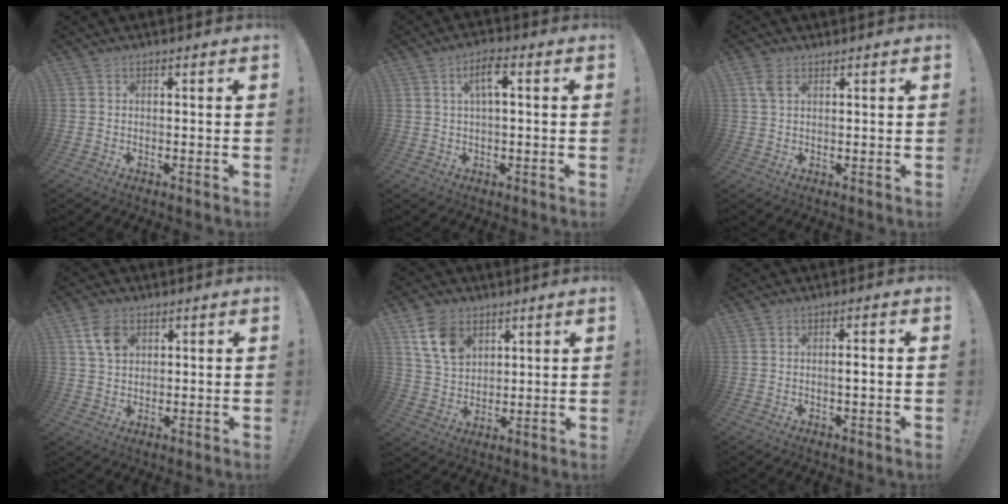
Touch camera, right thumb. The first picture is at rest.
{"total": 5.6, "force": [1.4, 1.7, 5.2], "torque": [-0.095, 0.008, 0.019]}
{"total": 3.2, "force": [1.8, 1.5, 2.1], "torque": [-0.044, 0.000, 0.034]}
{"total": 7.4, "force": [3.2, 5.3, 4.1], "torque": [-0.072, -0.002, 0.063]}
{"total": 12.0, "force": [6.0, 8.6, 6.0], "torque": [-0.111, -0.011, 0.123]}
{"total": 1.9, "force": [-0.6, -0.1, 1.8], "torque": [-0.032, 0.002, -0.013]}